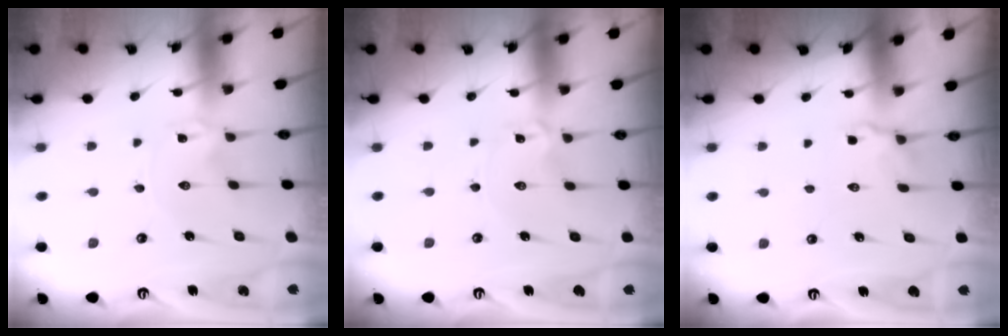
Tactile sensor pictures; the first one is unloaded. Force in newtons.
{"total": 0.0}
{"total": 3.1, "press": 2.6, "slide": 1.6}